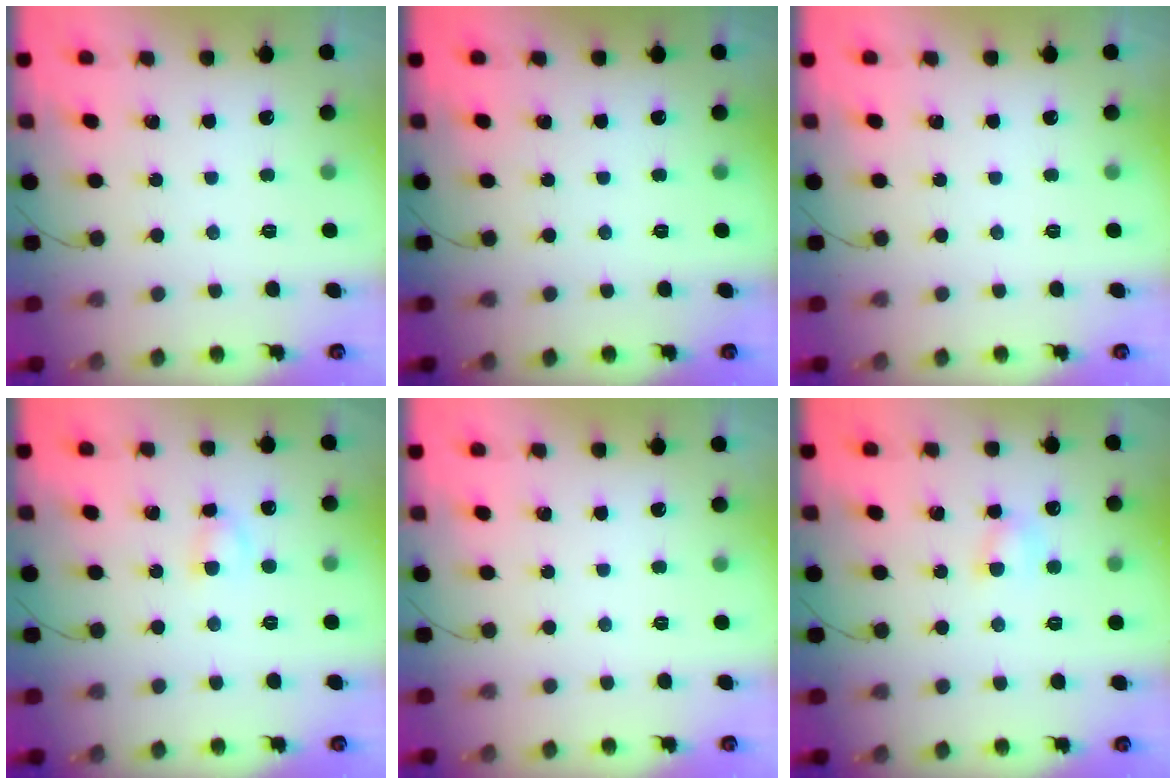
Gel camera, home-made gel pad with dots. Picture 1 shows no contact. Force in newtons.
{"total": 0.0}
{"total": 0.0}
{"total": 2.8, "press": 2.5, "slide": 1.2}
{"total": 0.0}
{"total": 4.6, "press": 4.4, "slide": 1.3}